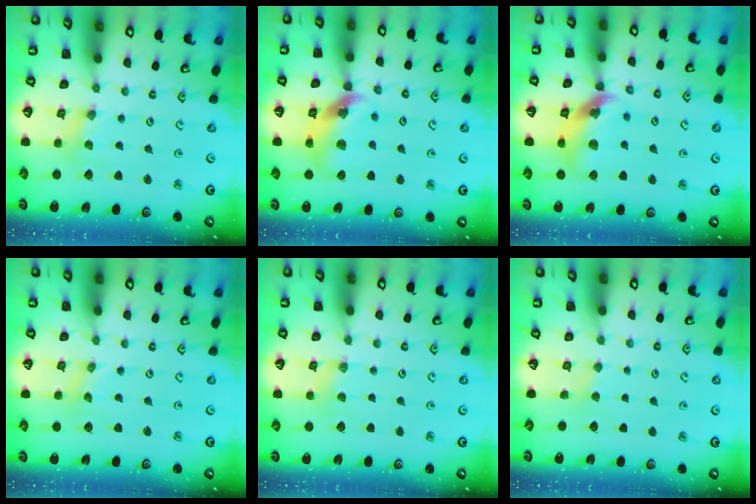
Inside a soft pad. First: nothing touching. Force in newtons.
{"total": 14.3, "press": 14.2, "slide": 1.6}
{"total": 14.3, "press": 14.2, "slide": 1.6}
{"total": 0.0}
{"total": 2.5, "press": 2.5, "slide": 0.4}
{"total": 2.1, "press": 2.1, "slide": 0.4}